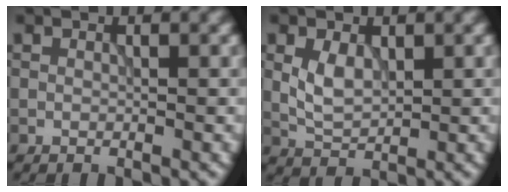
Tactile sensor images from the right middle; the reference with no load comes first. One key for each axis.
{"total": 2.8, "fx": 0.5, "fy": 1.7, "fz": 2.1, "tx": -0.049, "ty": -0.003, "tz": 0.012}